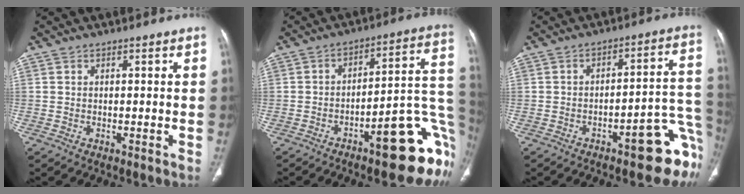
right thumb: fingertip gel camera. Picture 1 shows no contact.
{"total": 20.2, "force": [-7.8, 6.1, 17.6], "torque": [-0.139, 0.063, -0.096]}
{"total": 15.4, "force": [-7.0, 4.9, 12.9], "torque": [-0.078, 0.064, -0.080]}